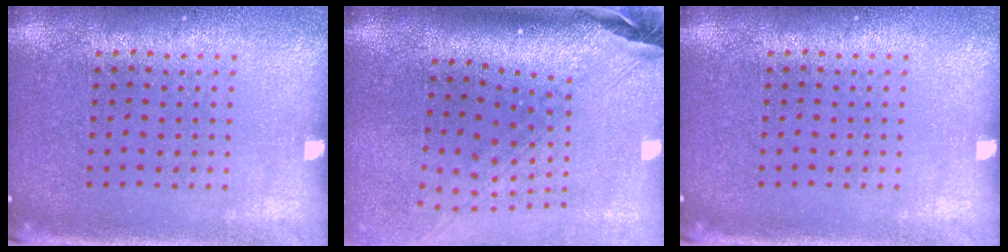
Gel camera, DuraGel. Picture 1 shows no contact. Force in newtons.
{"total": 2.9, "press": 2.0, "slide": 2.0}
{"total": 0.0}